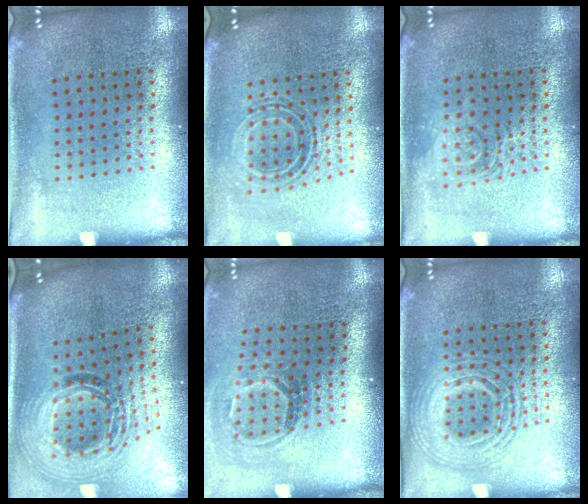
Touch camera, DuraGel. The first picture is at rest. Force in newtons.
{"total": 0.8, "press": 0.8, "slide": 0.2}
{"total": 1.2, "press": 1.2, "slide": 0.2}
{"total": 2.1, "press": 1.6, "slide": 1.2}
{"total": 1.7, "press": 1.2, "slide": 1.3}
{"total": 2.7, "press": 2.7, "slide": 0.3}